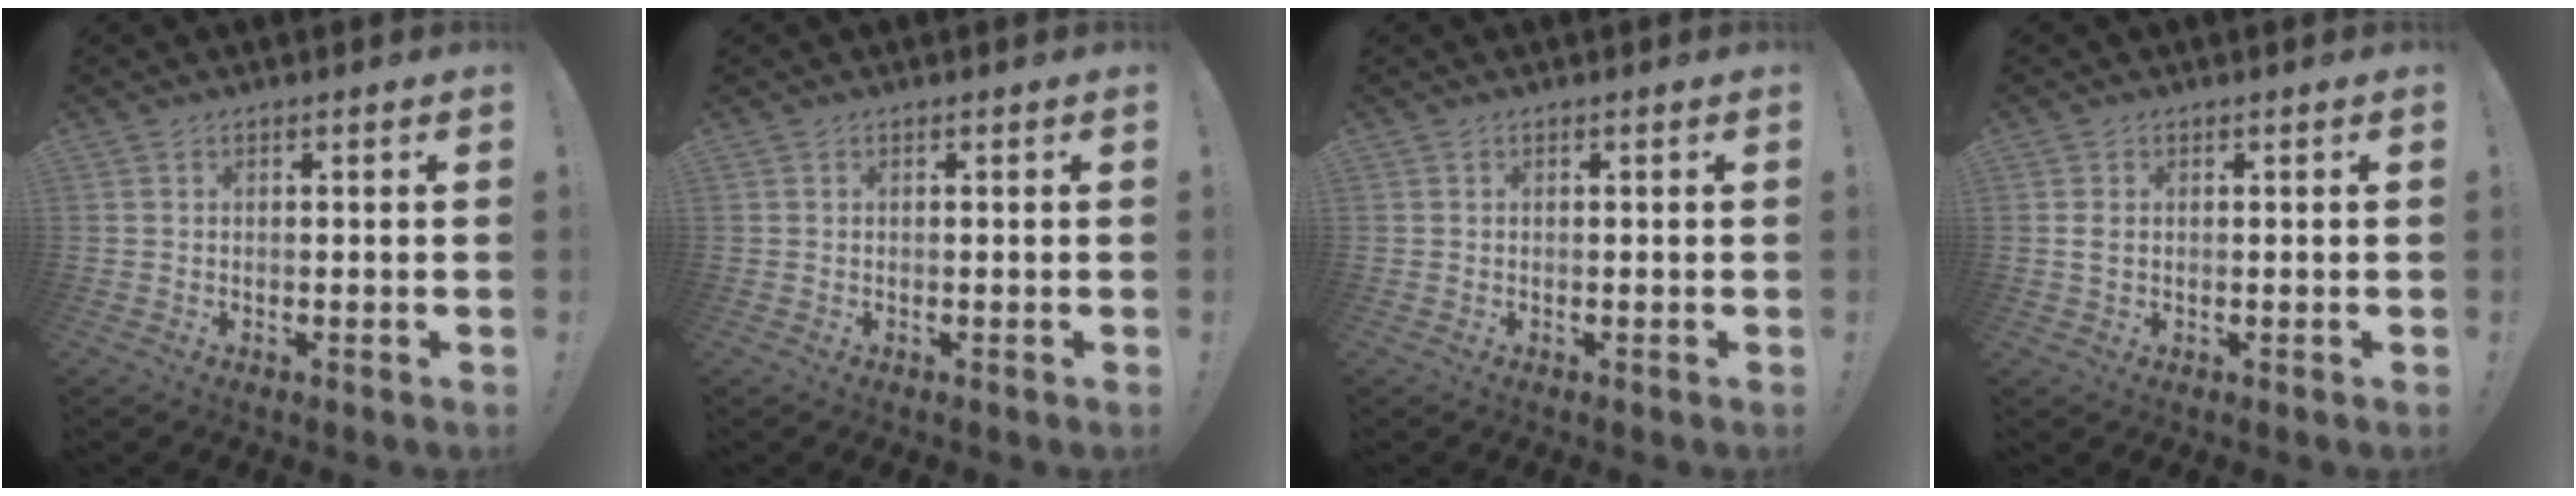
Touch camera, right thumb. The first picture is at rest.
{"total": 0.0}
{"total": 0.0}
{"total": 1.9, "force": [0.3, 1.2, 1.5], "torque": [-0.023, 0.002, 0.005]}